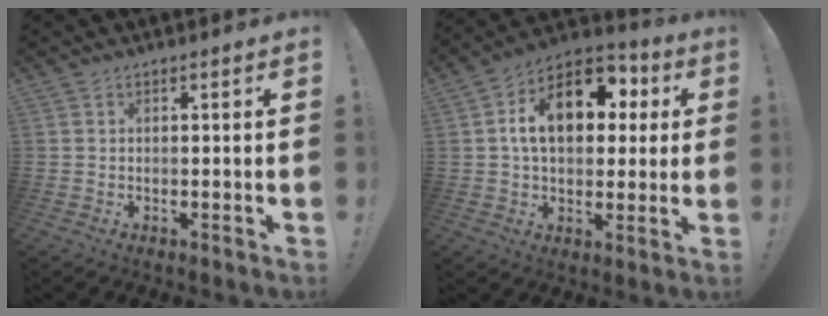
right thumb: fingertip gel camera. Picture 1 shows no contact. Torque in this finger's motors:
{"motor_torque": [1.61, 1.77, 1.08, 0.57, 0.11]}